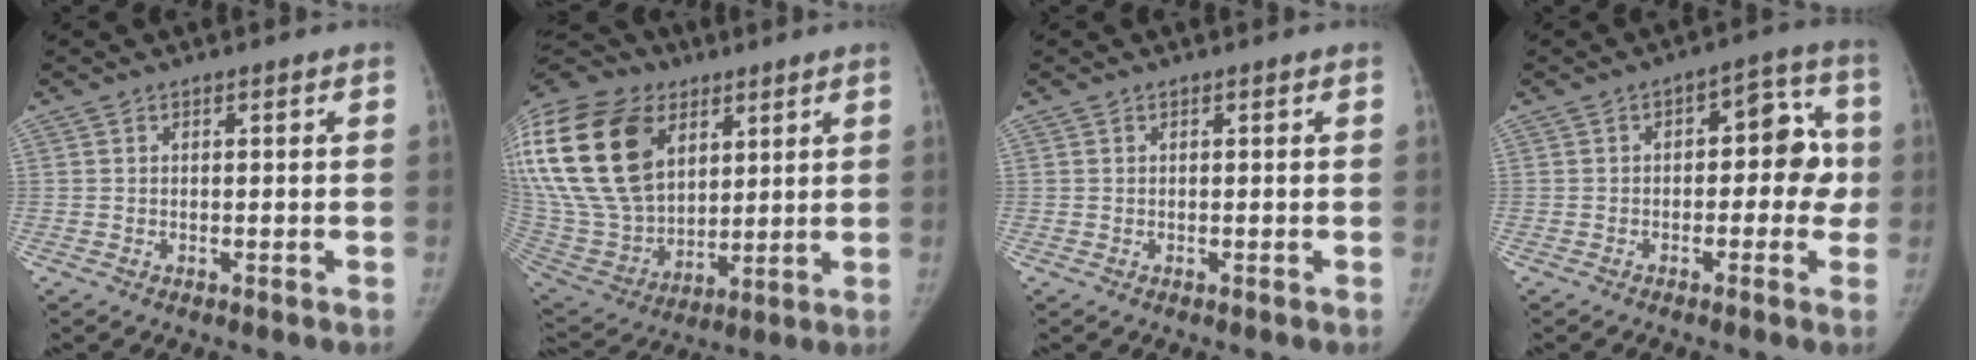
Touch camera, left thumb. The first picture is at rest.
{"total": 33.2, "force": [11.5, 22.3, 21.8], "torque": [-0.485, 0.020, 0.229]}
{"total": 0.0}
{"total": 9.8, "force": [-0.6, 5.8, 7.8], "torque": [-0.045, 0.038, -0.018]}